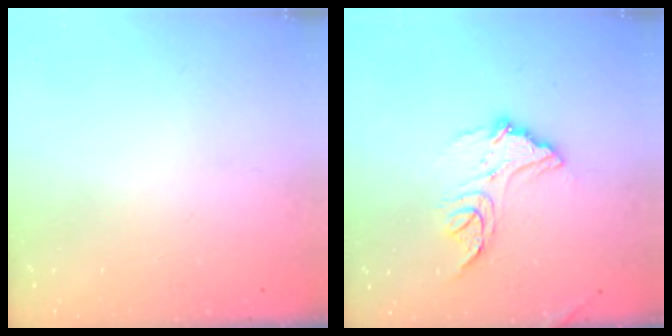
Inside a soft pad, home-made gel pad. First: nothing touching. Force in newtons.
{"total": 13.5, "press": 13.4, "slide": 1.1}